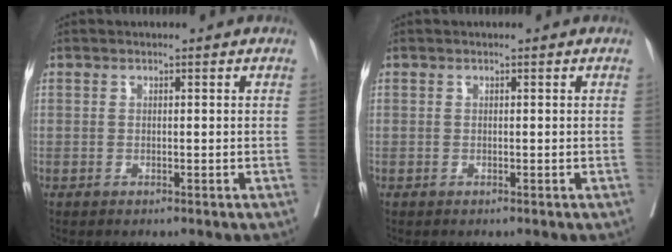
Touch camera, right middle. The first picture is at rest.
{"total": 0.0}